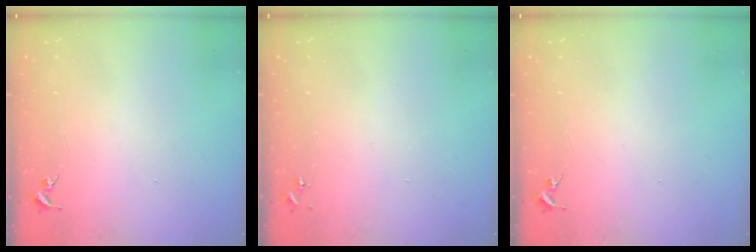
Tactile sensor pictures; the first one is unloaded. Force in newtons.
{"total": 0.0}
{"total": 0.0}